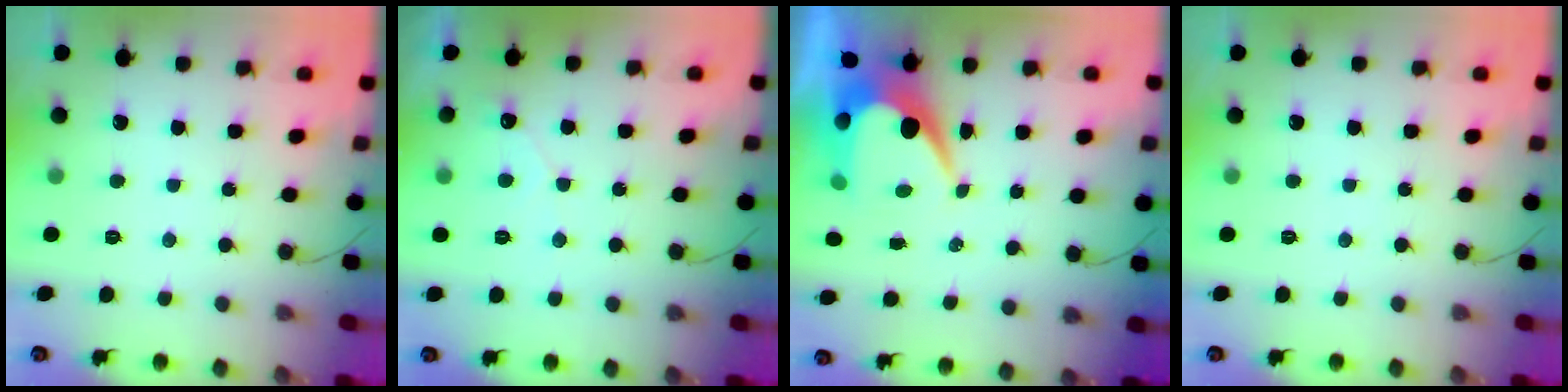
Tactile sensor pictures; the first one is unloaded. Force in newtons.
{"total": 2.5, "press": 2.5, "slide": 0.1}
{"total": 7.9, "press": 7.9, "slide": 0.8}
{"total": 0.0}